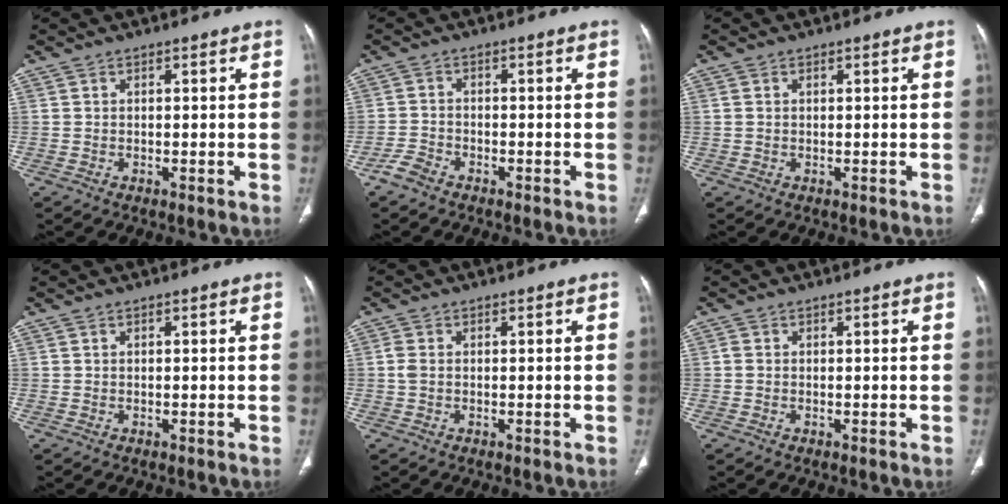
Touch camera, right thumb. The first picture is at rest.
{"total": 2.8, "force": [-2.3, 1.2, 1.1], "torque": [-0.026, 0.009, -0.047]}
{"total": 0.8, "force": [0.2, 0.7, 0.5], "torque": [-0.013, 0.004, 0.006]}
{"total": 0.0}
{"total": 1.4, "force": [-0.1, 1.0, 1.1], "torque": [-0.032, -0.001, -0.005]}
{"total": 0.7, "force": [-0.1, 0.6, 0.4], "torque": [-0.008, 0.000, -0.004]}